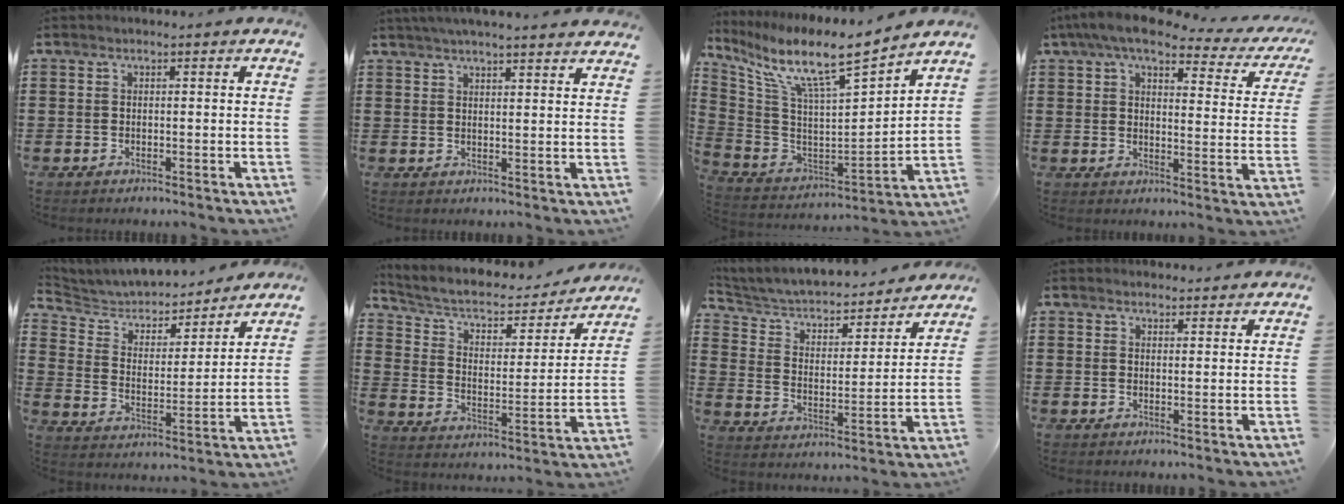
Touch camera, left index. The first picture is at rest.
{"total": 3.6, "force": [3.4, -0.6, 0.9], "torque": [-0.028, -0.009, 0.061]}
{"total": 10.0, "force": [7.6, 1.1, 6.5], "torque": [-0.156, -0.056, 0.122]}
{"total": 7.4, "force": [5.8, 1.2, 4.4], "torque": [-0.100, -0.023, 0.098]}
{"total": 4.8, "force": [4.5, 1.6, 0.6], "torque": [-0.044, -0.034, 0.070]}
{"total": 5.4, "force": [3.8, 2.8, 2.6], "torque": [-0.073, -0.021, 0.058]}
{"total": 4.2, "force": [3.8, 1.6, 1.2], "torque": [-0.047, -0.031, 0.054]}
{"total": 1.9, "force": [1.9, 0.3, -0.1], "torque": [-0.002, 0.000, 0.037]}